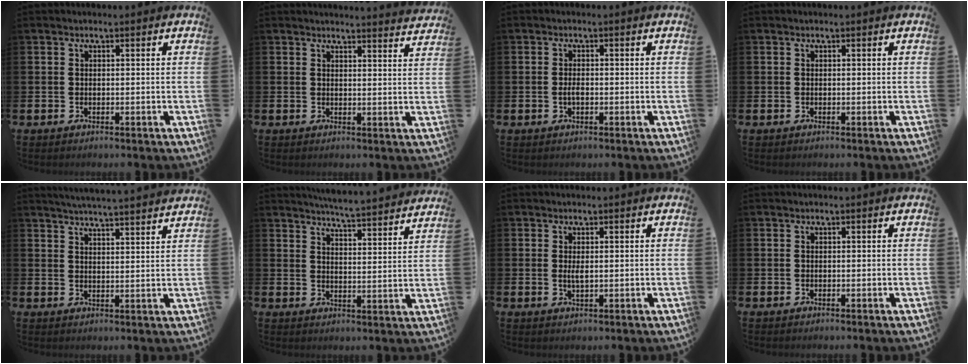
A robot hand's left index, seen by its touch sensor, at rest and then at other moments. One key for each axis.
{"total": 2.9, "fx": 2.9, "fy": -0.2, "fz": -0.1, "tx": 0.008, "ty": -0.023, "tz": 0.050}
{"total": 1.4, "fx": -0.3, "fy": 0.7, "fz": 1.2, "tx": -0.019, "ty": 0.000, "tz": -0.006}
{"total": 0.0}
{"total": 4.7, "fx": 4.6, "fy": -0.9, "fz": 0.5, "tx": -0.017, "ty": -0.028, "tz": 0.081}
{"total": 5.7, "fx": 5.7, "fy": -0.5, "fz": 0.7, "tx": -0.024, "ty": -0.045, "tz": 0.098}
{"total": 1.5, "fx": 0.3, "fy": 0.4, "fz": 1.4, "tx": -0.024, "ty": -0.001, "tz": 0.005}
{"total": 0.0}